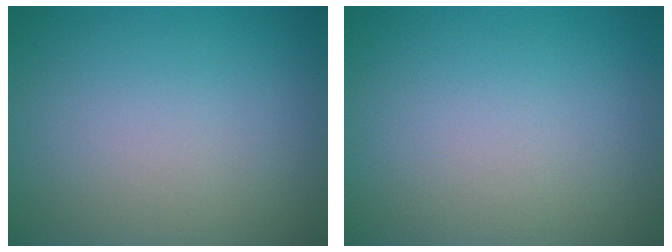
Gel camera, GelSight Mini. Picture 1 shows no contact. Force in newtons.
{"total": 0.0}